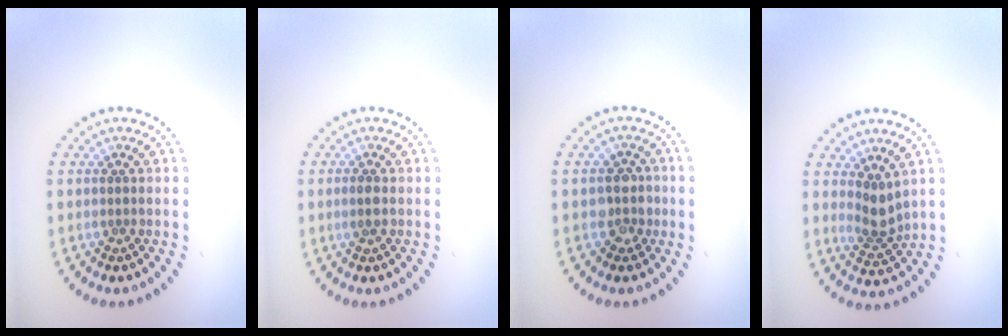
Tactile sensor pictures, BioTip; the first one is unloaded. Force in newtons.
{"total": 1.2, "press": 1.1, "slide": 0.4}
{"total": 2.4, "press": 2.1, "slide": 1.2}
{"total": 2.5, "press": 1.8, "slide": 1.7}